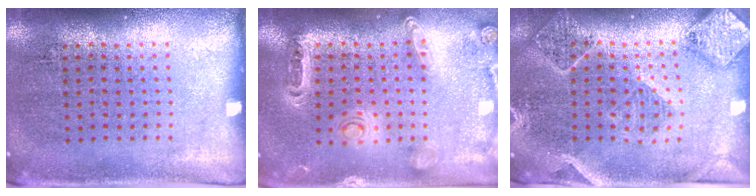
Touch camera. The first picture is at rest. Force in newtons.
{"total": 1.5, "press": 1.4, "slide": 0.2}
{"total": 2.3, "press": 2.1, "slide": 0.9}